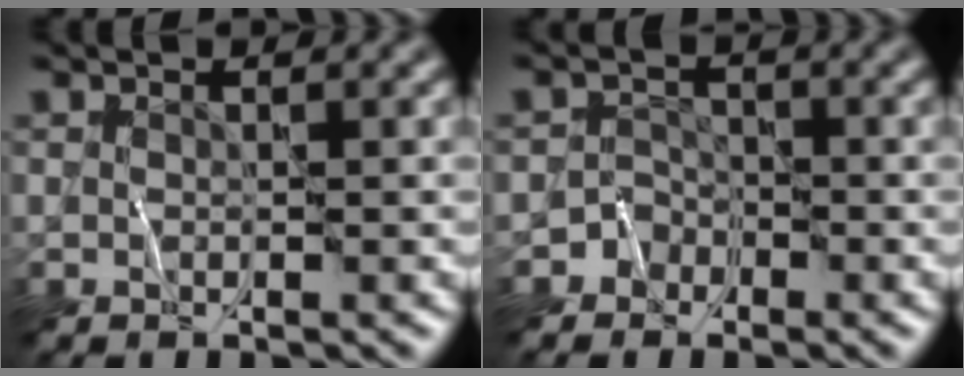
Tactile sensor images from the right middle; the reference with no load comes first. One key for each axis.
{"total": 1.8, "fx": -1.2, "fy": 1.3, "fz": -0.5, "tx": 0.027, "ty": 0.016, "tz": -0.026}